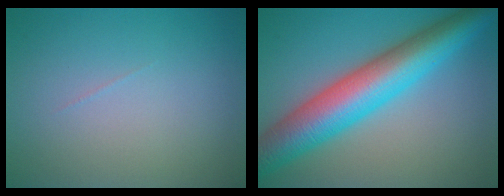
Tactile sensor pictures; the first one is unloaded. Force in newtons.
{"total": 10.1, "press": 10.1, "slide": 0.2}